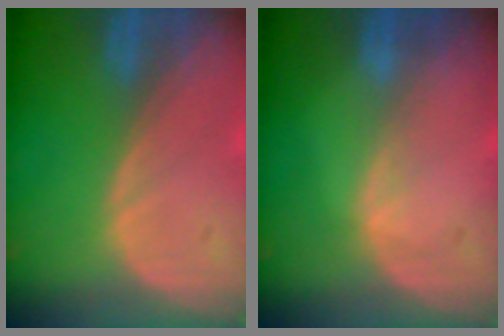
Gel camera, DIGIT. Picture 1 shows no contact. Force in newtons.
{"total": 0.6, "press": 0.5, "slide": 0.2}